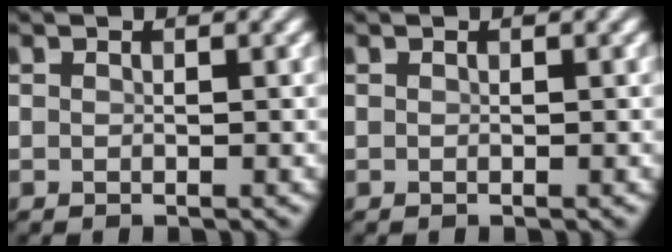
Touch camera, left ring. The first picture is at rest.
{"total": 0.0}